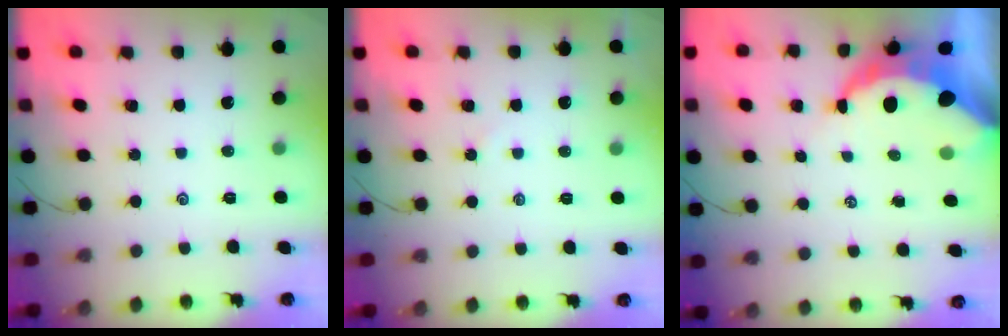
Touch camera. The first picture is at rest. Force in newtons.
{"total": 2.4, "press": 2.4, "slide": 0.3}
{"total": 10.6, "press": 10.5, "slide": 1.0}